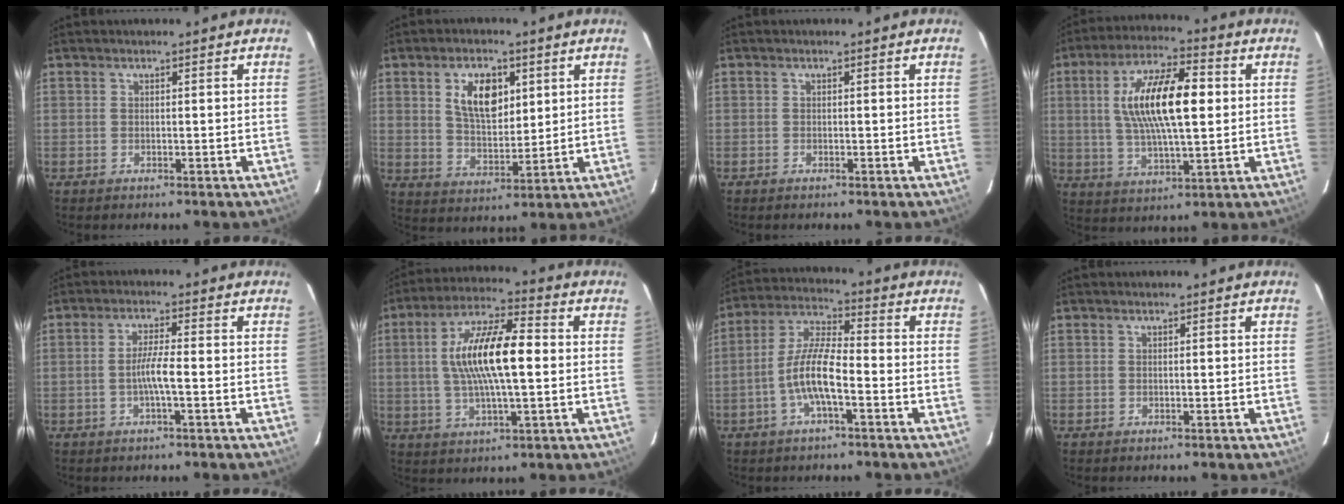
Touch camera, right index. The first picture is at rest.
{"total": 9.4, "force": [3.5, 5.1, 7.0], "torque": [-0.125, 0.009, 0.069]}
{"total": 0.0}
{"total": 15.3, "force": [2.3, 4.9, 14.3], "torque": [-0.265, 0.014, 0.041]}
{"total": 4.0, "force": [-1.2, -0.1, 3.8], "torque": [-0.071, 0.002, -0.022]}
{"total": 14.3, "force": [0.8, 3.9, 13.8], "torque": [-0.261, 0.015, 0.011]}
{"total": 8.8, "force": [-3.3, 2.0, 7.9], "torque": [-0.169, 0.007, -0.063]}
{"total": 0.0}